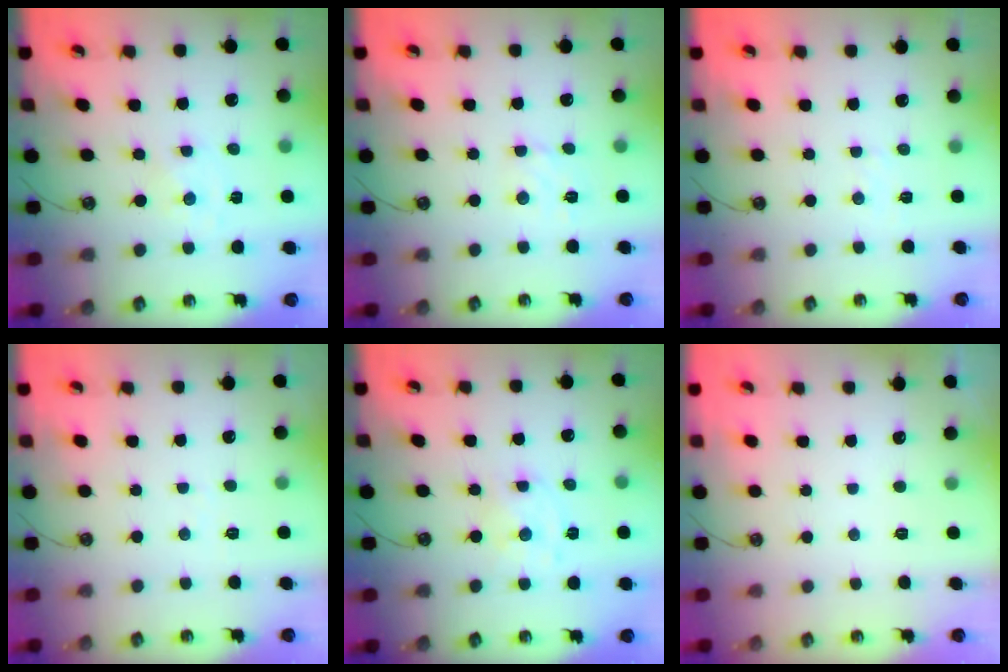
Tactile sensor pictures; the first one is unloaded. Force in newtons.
{"total": 4.5, "press": 4.4, "slide": 0.6}
{"total": 2.5, "press": 2.4, "slide": 0.4}
{"total": 2.9, "press": 2.9, "slide": 0.4}
{"total": 2.8, "press": 2.7, "slide": 0.7}
{"total": 0.0}